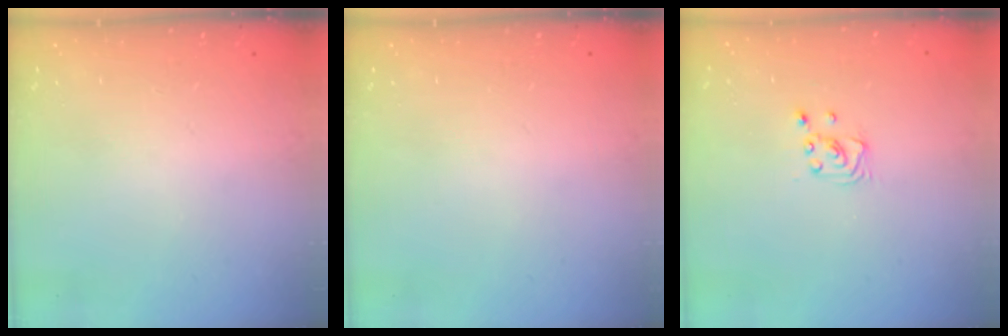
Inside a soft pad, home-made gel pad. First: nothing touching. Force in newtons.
{"total": 0.0}
{"total": 2.2, "press": 2.2, "slide": 0.2}